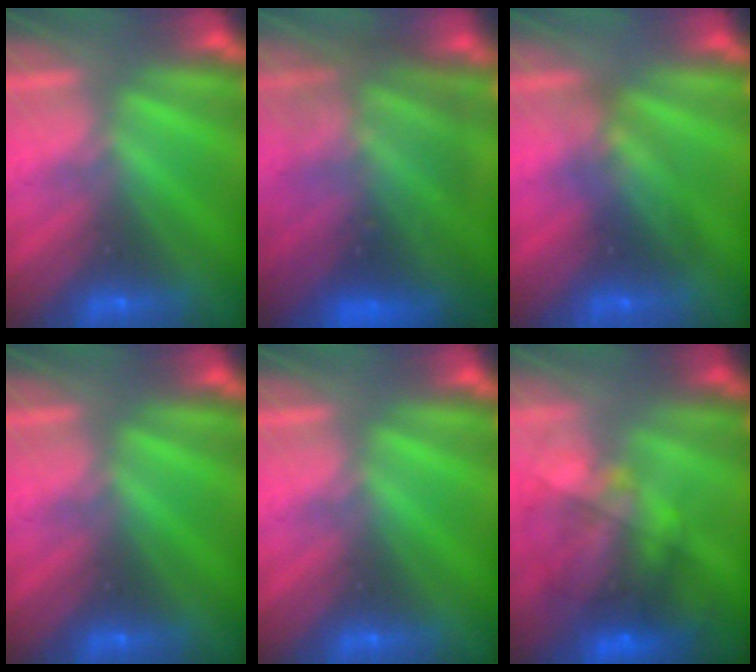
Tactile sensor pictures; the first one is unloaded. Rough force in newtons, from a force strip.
{"total": 8.6}
{"total": 2.9}
{"total": 0.0}
{"total": 0.0}
{"total": 6.9}